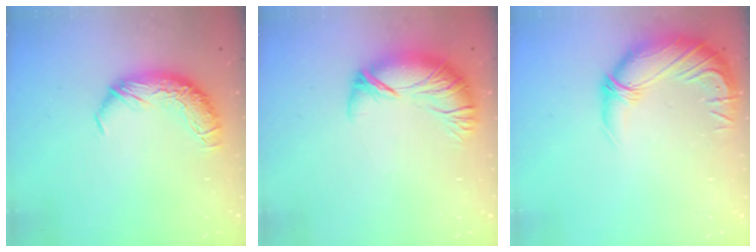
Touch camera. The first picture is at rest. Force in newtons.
{"total": 2.6, "press": 1.6, "slide": 2.0}
{"total": 3.2, "press": 0.0, "slide": 3.2}